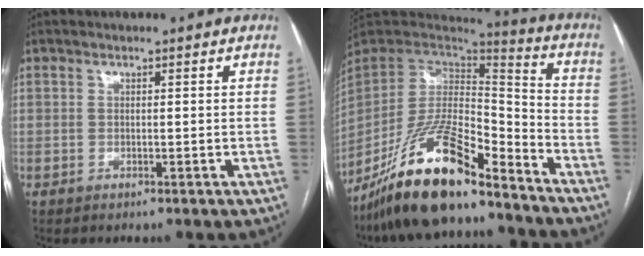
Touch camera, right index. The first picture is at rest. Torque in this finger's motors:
{"motor_torque": [0.85, -1.29, -0.22, -0.21]}